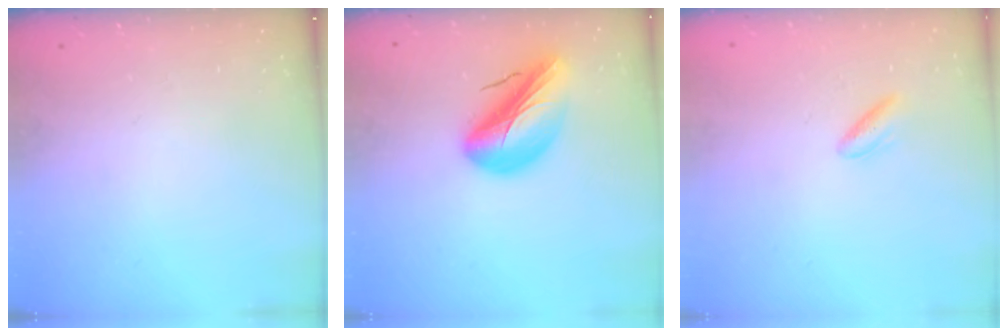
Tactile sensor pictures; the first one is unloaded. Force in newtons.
{"total": 14.9, "press": 14.4, "slide": 4.0}
{"total": 3.7, "press": 3.6, "slide": 0.9}